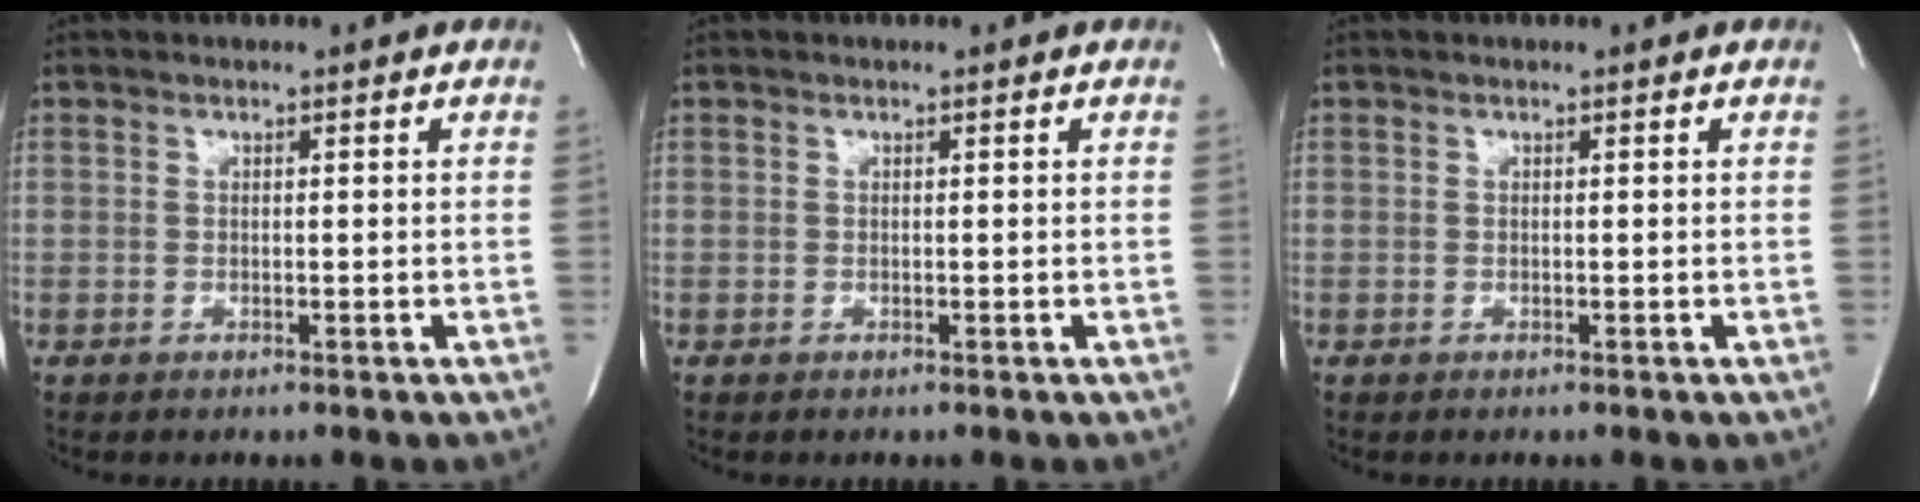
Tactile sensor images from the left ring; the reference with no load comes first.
{"total": 0.0}
{"total": 0.0}